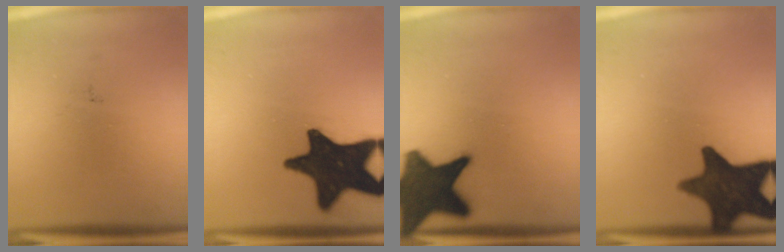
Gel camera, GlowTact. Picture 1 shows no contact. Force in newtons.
{"total": 19.6}
{"total": 18.0}
{"total": 15.2}